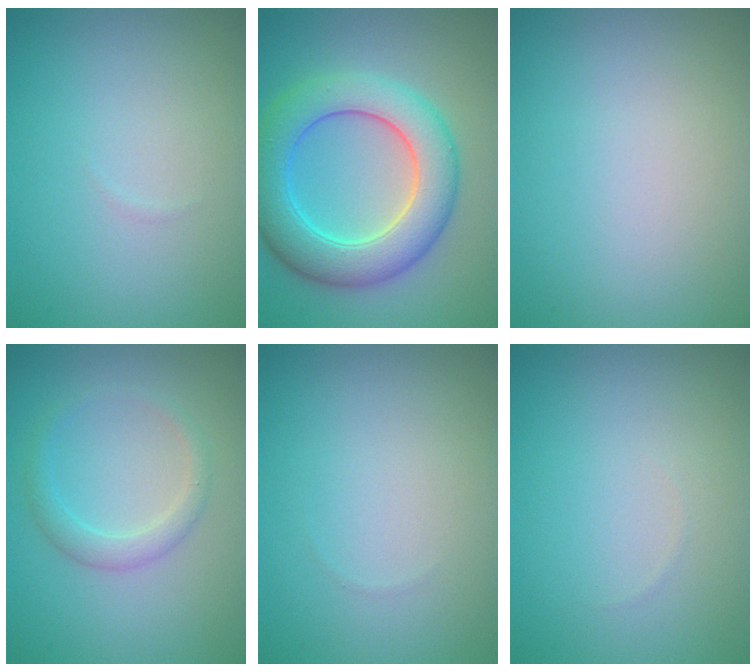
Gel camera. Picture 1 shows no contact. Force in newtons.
{"total": 8.1, "press": 8.1, "slide": 0.2}
{"total": 0.0}
{"total": 1.9, "press": 1.9, "slide": 0.2}
{"total": 0.0}
{"total": 0.0}